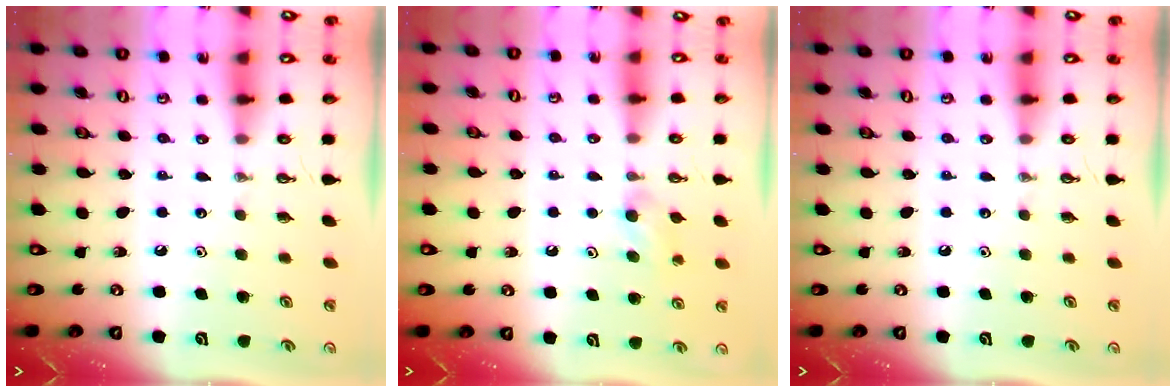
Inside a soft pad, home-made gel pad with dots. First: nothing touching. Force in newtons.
{"total": 4.7, "press": 4.6, "slide": 1.0}
{"total": 0.0}